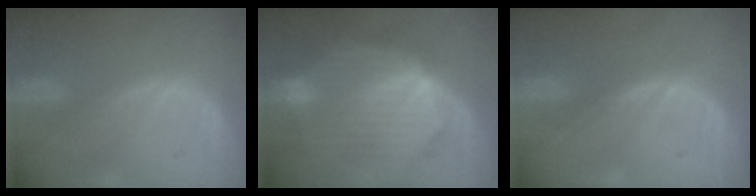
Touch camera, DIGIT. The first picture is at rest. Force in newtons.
{"total": 10.9, "press": 10.9, "slide": 0.7}
{"total": 0.6, "press": 0.4, "slide": 0.4}